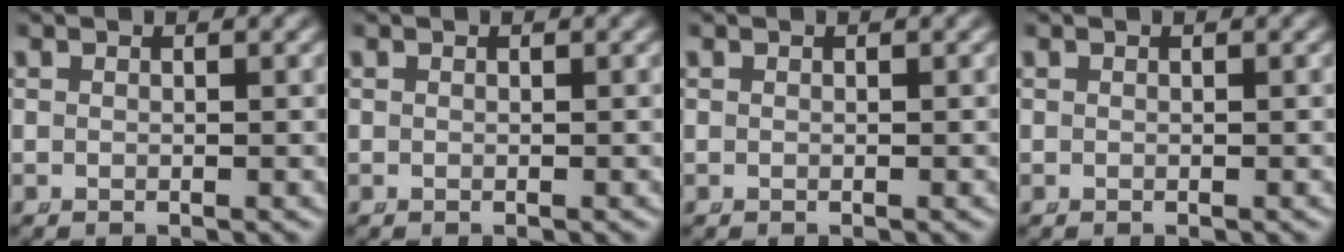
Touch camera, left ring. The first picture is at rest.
{"total": 0.0}
{"total": 0.0}
{"total": 0.0}